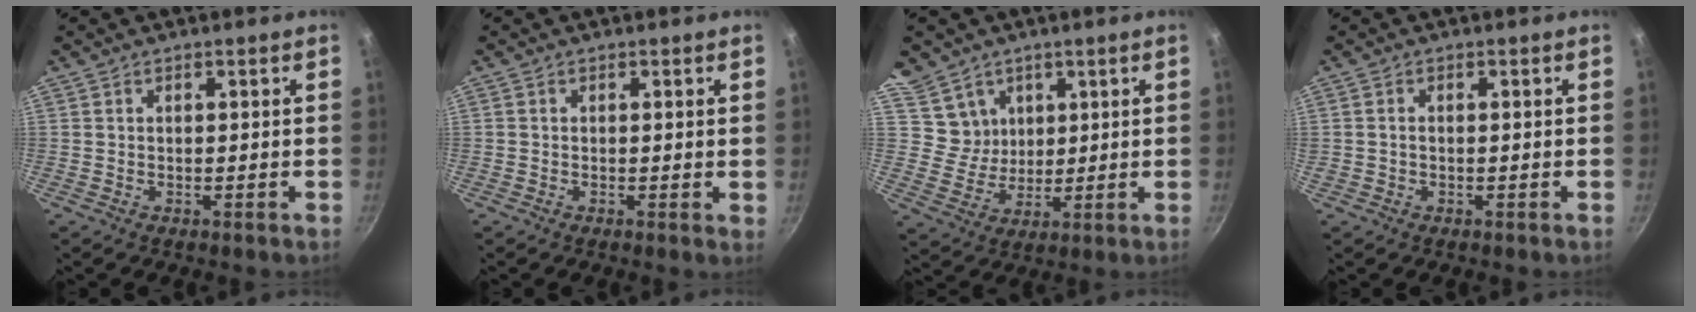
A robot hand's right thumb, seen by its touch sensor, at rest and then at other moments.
{"total": 0.8, "force": [0.0, 0.2, 0.8], "torque": [-0.009, -0.002, -0.003]}
{"total": 7.8, "force": [4.2, 6.4, 1.9], "torque": [-0.011, -0.028, 0.083]}
{"total": 0.6, "force": [-0.1, 0.5, 0.3], "torque": [-0.007, 0.004, 0.000]}